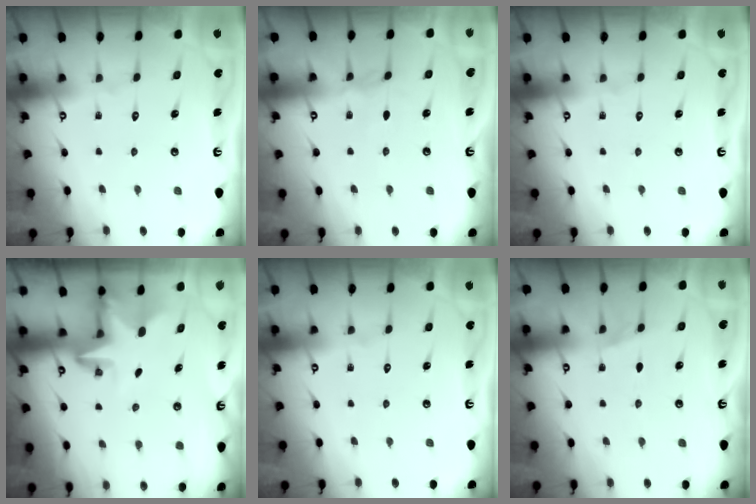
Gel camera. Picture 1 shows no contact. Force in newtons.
{"total": 2.8, "press": 2.8, "slide": 0.4}
{"total": 0.0}
{"total": 2.8, "press": 2.8, "slide": 0.1}
{"total": 0.0}
{"total": 0.7, "press": 0.7, "slide": 0.1}